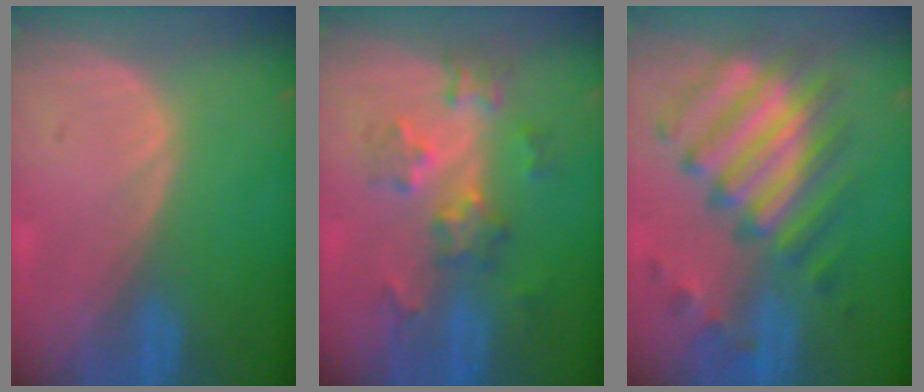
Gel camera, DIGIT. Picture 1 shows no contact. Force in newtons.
{"total": 6.5, "press": 6.0, "slide": 2.3}
{"total": 10.7, "press": 10.2, "slide": 3.2}